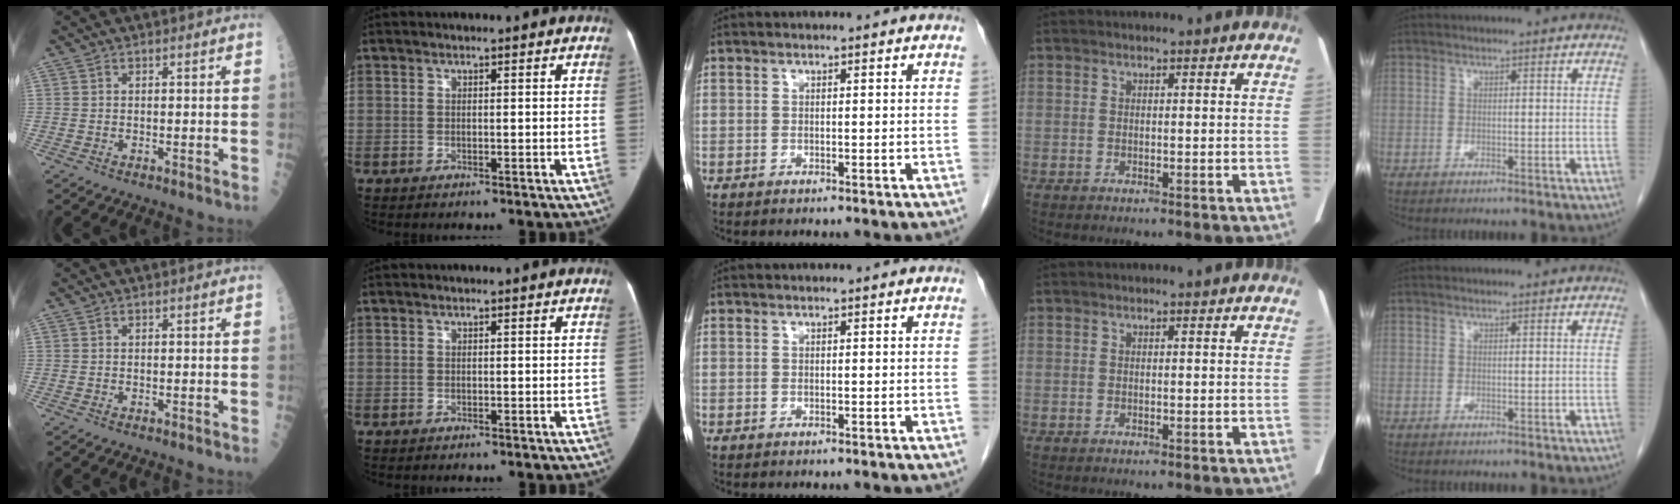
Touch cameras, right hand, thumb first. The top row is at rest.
{}